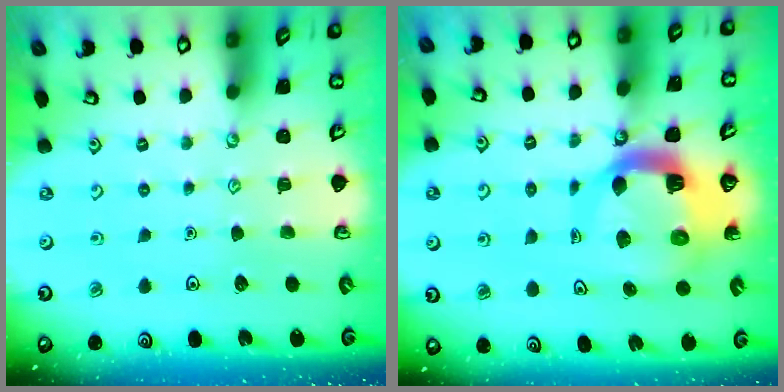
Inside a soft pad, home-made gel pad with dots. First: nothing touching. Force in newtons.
{"total": 11.1, "press": 11.0, "slide": 1.5}